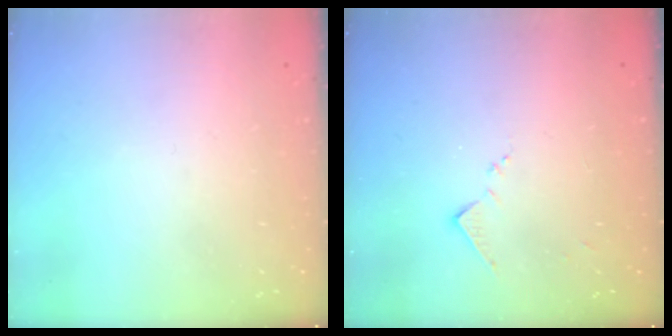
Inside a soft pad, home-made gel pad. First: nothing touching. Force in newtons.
{"total": 7.5, "press": 7.5, "slide": 0.6}